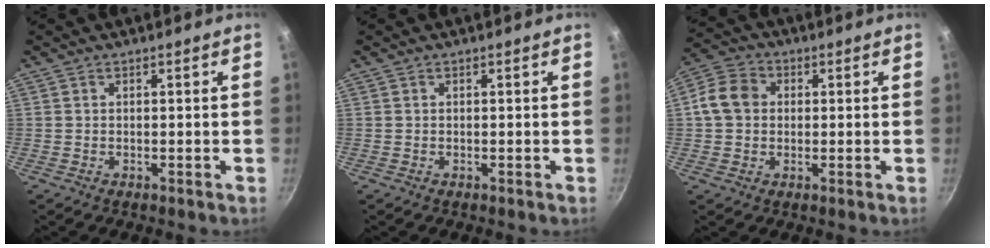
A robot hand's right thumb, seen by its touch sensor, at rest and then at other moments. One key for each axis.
{"total": 0.0}
{"total": 7.6, "fx": 0.7, "fy": 6.4, "fz": 4.2, "tx": -0.058, "ty": 0.014, "tz": -0.004}